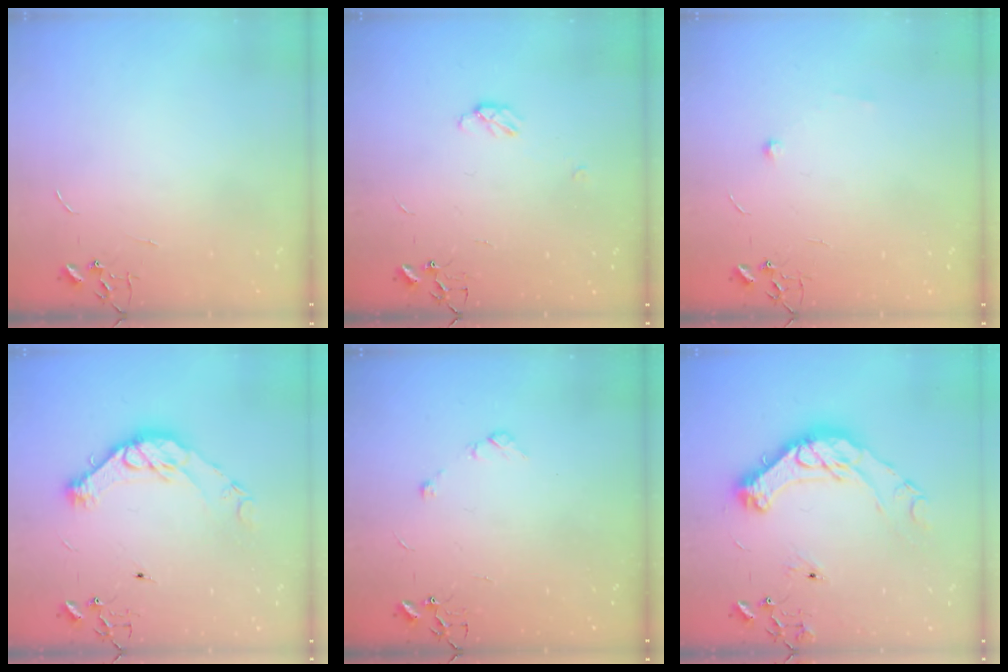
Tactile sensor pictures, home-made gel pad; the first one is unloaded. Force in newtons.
{"total": 3.9, "press": 3.9, "slide": 0.5}
{"total": 5.0, "press": 4.8, "slide": 1.3}
{"total": 12.5, "press": 12.5, "slide": 0.4}
{"total": 4.9, "press": 4.8, "slide": 1.2}
{"total": 17.8, "press": 17.7, "slide": 1.8}